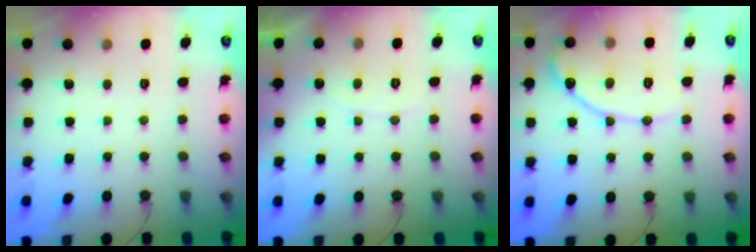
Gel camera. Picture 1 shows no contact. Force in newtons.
{"total": 4.4, "press": 4.4, "slide": 0.3}
{"total": 12.7, "press": 12.6, "slide": 1.1}